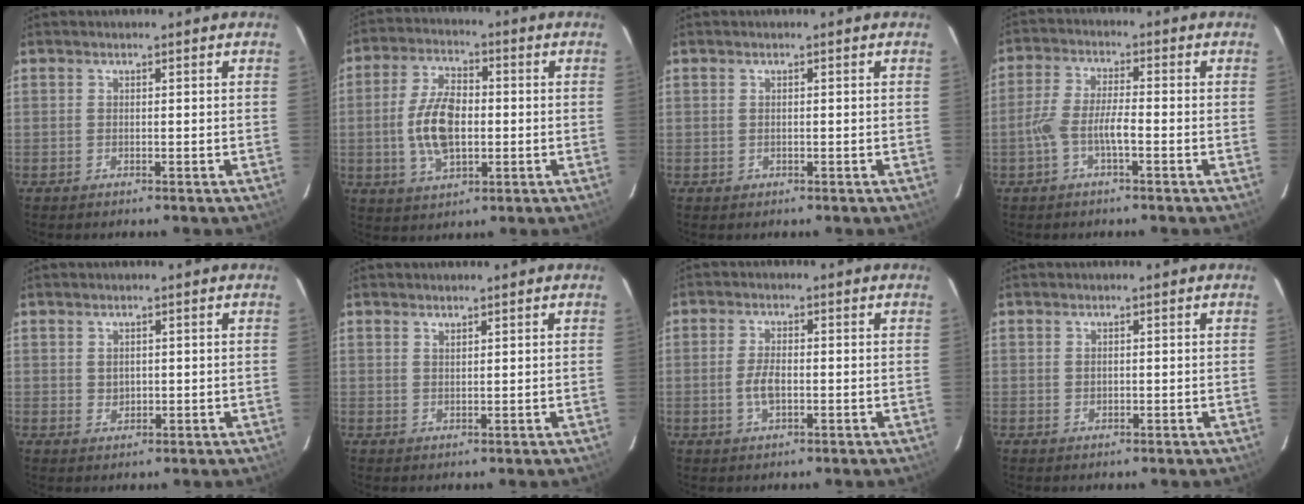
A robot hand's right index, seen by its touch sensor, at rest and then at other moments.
{"total": 11.0, "force": [-1.0, 6.0, 9.2], "torque": [-0.181, 0.006, -0.013]}
{"total": 0.6, "force": [-0.1, 0.5, 0.1], "torque": [0.004, 0.001, 0.001]}
{"total": 5.2, "force": [-2.2, 1.1, 4.6], "torque": [-0.104, 0.009, -0.043]}
{"total": 1.7, "force": [0.4, 1.5, 0.6], "torque": [-0.006, 0.004, 0.011]}
{"total": 1.1, "force": [1.0, 0.3, 0.5], "torque": [-0.006, 0.000, 0.018]}
{"total": 3.9, "force": [-0.9, 1.9, 3.3], "torque": [-0.068, 0.000, -0.013]}
{"total": 0.7, "force": [0.1, 0.7, 0.3], "torque": [-0.001, 0.002, 0.003]}